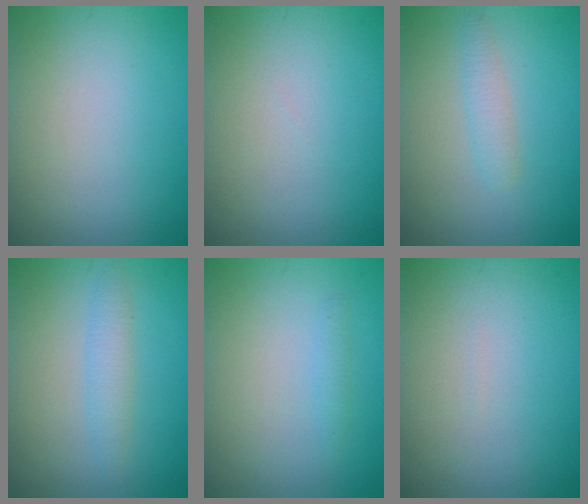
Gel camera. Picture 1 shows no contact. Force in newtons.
{"total": 0.0}
{"total": 1.6, "press": 1.6, "slide": 0.1}
{"total": 1.9, "press": 1.9, "slide": 0.0}
{"total": 0.8, "press": 0.8, "slide": 0.1}
{"total": 0.0}